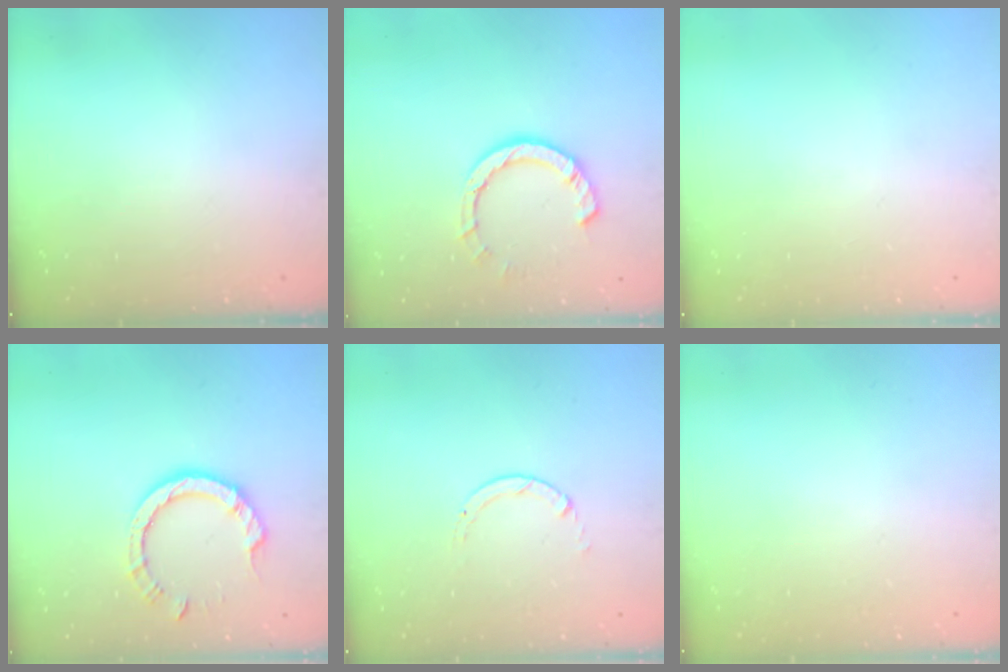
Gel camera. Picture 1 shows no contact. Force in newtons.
{"total": 9.0, "press": 8.9, "slide": 1.2}
{"total": 0.0}
{"total": 8.5, "press": 8.4, "slide": 1.0}
{"total": 0.6, "press": 0.5, "slide": 0.1}
{"total": 2.5, "press": 2.5, "slide": 0.2}